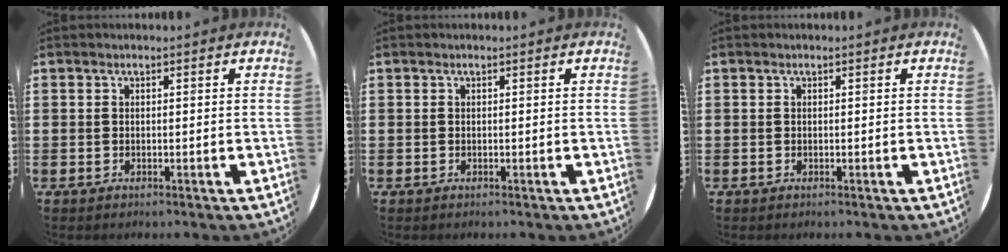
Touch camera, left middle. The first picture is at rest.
{"total": 0.0}
{"total": 0.0}